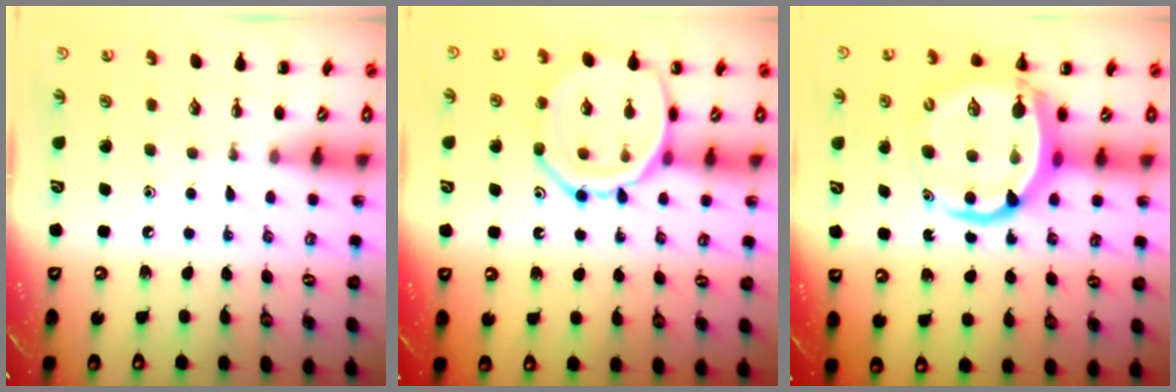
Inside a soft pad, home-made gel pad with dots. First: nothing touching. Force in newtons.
{"total": 15.4, "press": 15.4, "slide": 1.2}
{"total": 11.9, "press": 11.4, "slide": 3.4}